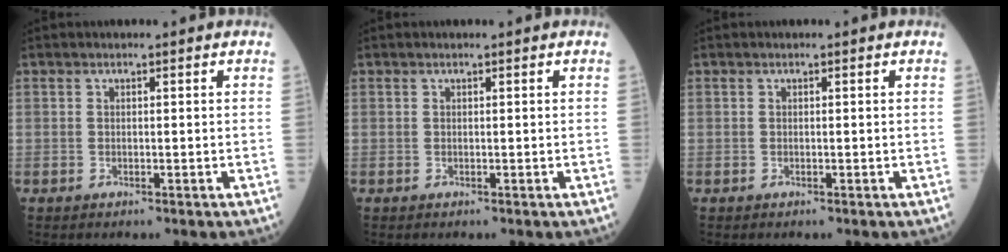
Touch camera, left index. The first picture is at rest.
{"total": 0.0}
{"total": 0.0}